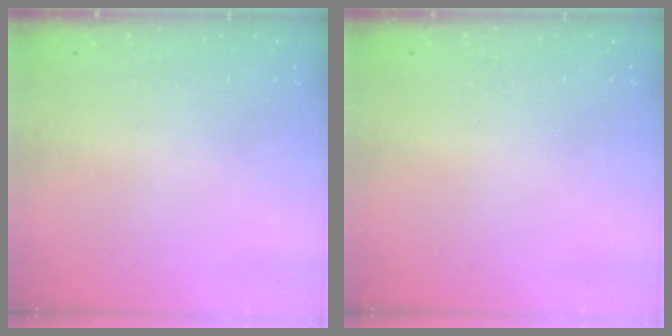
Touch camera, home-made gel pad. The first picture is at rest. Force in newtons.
{"total": 0.0}